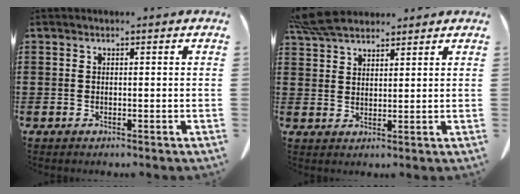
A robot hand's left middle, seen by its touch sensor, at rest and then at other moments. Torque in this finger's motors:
{"motor_torque": [1.86, 0.29, 0.40, 0.21]}